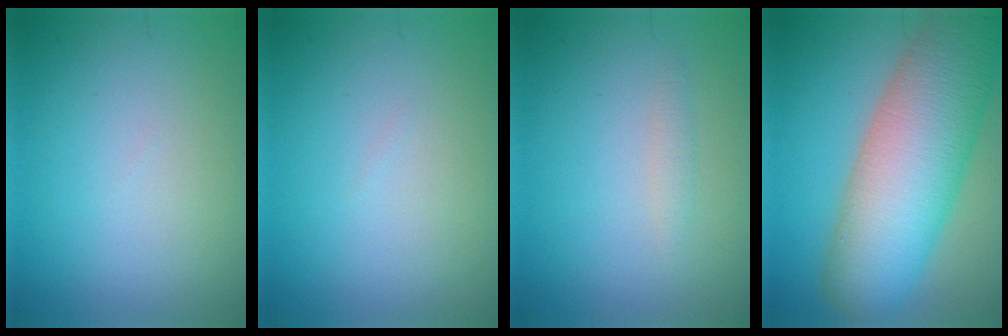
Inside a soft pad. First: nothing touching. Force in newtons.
{"total": 0.0}
{"total": 0.8, "press": 0.8, "slide": 0.1}
{"total": 12.3, "press": 12.3, "slide": 0.4}